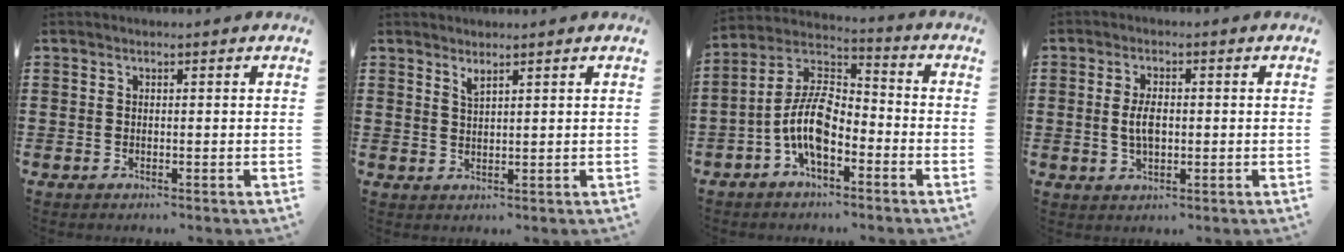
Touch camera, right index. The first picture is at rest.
{"total": 1.6, "force": [1.4, 0.1, 0.7], "torque": [-0.015, 0.000, 0.025]}
{"total": 9.8, "force": [-3.8, 4.5, 7.8], "torque": [-0.197, -0.007, -0.081]}
{"total": 4.2, "force": [0.0, 2.1, 3.7], "torque": [-0.079, 0.005, -0.003]}